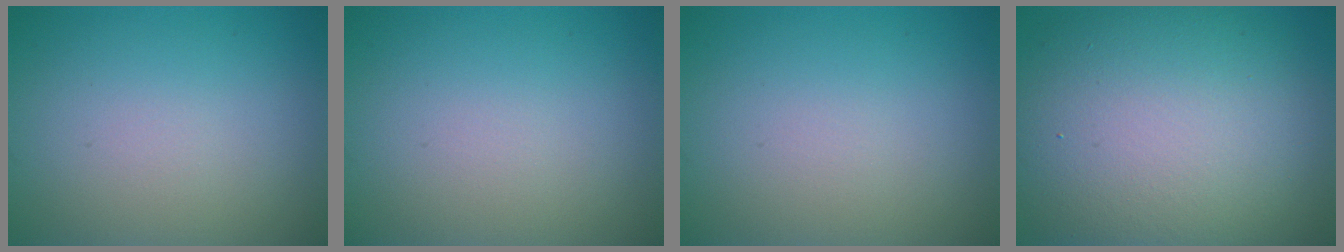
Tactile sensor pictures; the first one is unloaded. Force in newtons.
{"total": 0.0}
{"total": 0.0}
{"total": 14.7, "press": 14.7, "slide": 0.9}